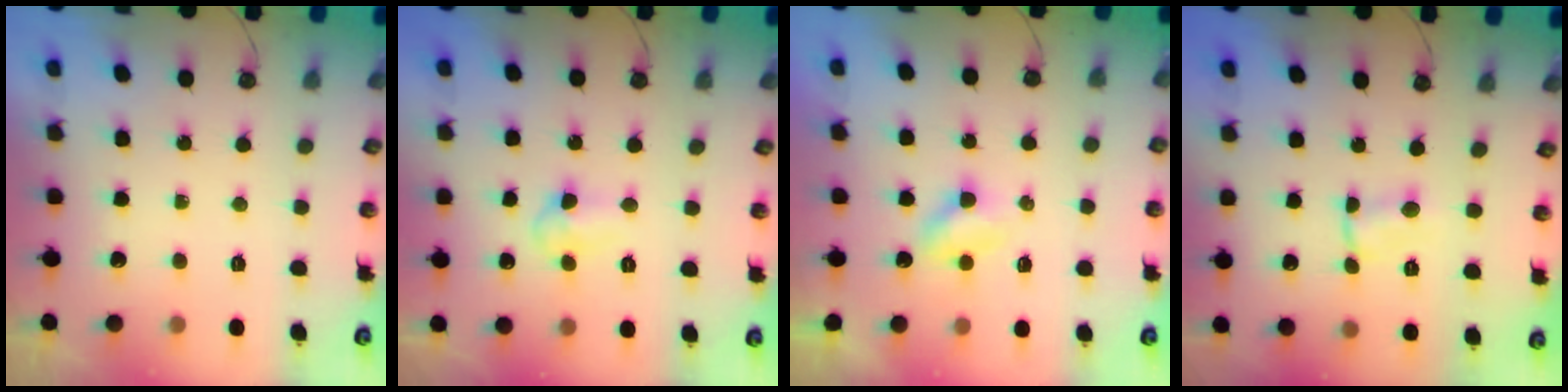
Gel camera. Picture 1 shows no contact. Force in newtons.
{"total": 5.4, "press": 5.3, "slide": 0.9}
{"total": 3.1, "press": 3.1, "slide": 0.4}
{"total": 1.4, "press": 1.4, "slide": 0.1}